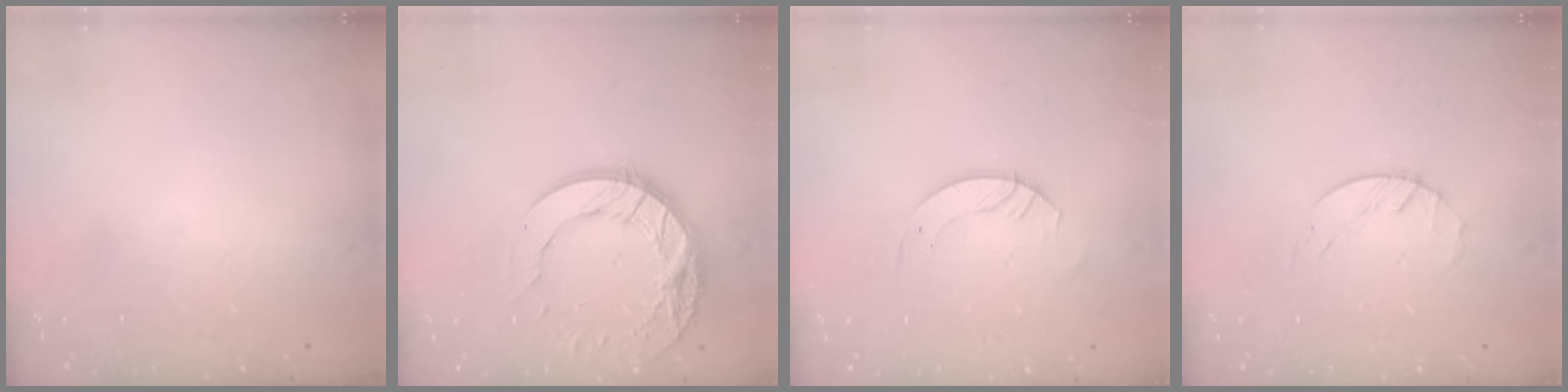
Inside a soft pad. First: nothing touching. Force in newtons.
{"total": 14.4, "press": 14.4, "slide": 0.7}
{"total": 3.3, "press": 3.3, "slide": 0.2}
{"total": 2.7, "press": 2.6, "slide": 0.3}